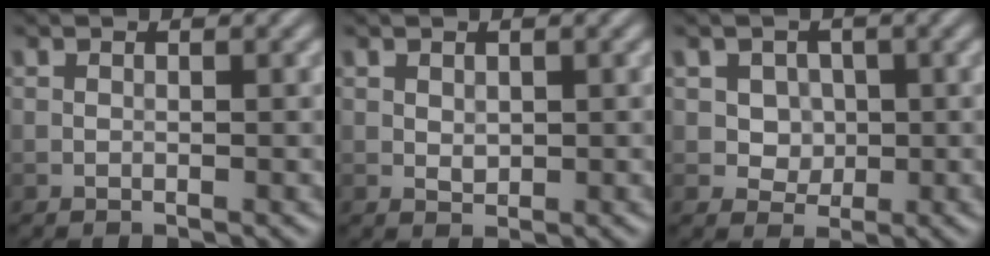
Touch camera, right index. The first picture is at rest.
{"total": 0.8, "force": [0.3, 0.6, 0.4], "torque": [-0.009, -0.004, 0.010]}
{"total": 3.1, "force": [0.7, 2.6, 1.5], "torque": [-0.023, -0.001, 0.018]}